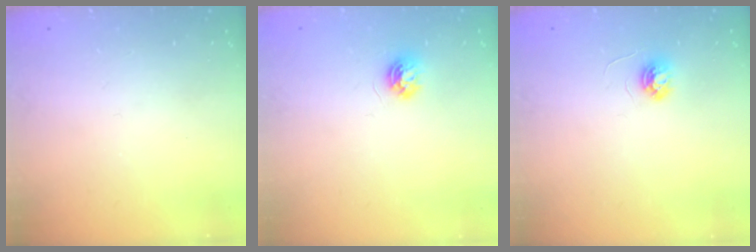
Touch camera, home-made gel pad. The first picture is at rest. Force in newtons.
{"total": 4.8, "press": 4.8, "slide": 0.6}
{"total": 4.0, "press": 4.0, "slide": 0.3}